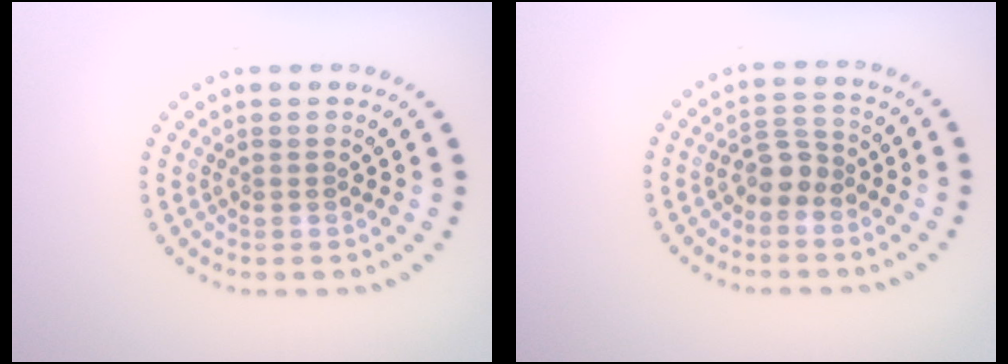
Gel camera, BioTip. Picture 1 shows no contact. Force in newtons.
{"total": 2.1, "press": 1.8, "slide": 1.2}